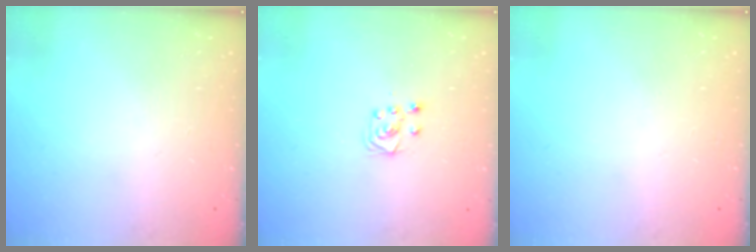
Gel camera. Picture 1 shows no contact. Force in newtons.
{"total": 5.1, "press": 5.1, "slide": 0.4}
{"total": 0.0}